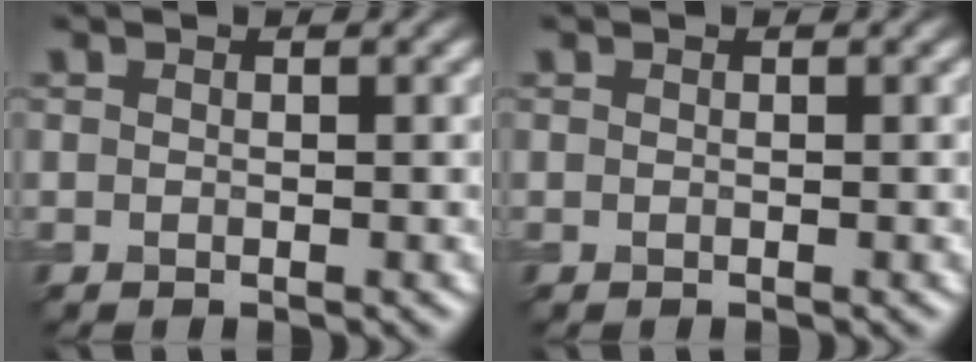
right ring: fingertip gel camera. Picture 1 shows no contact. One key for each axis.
{"total": 0.0}